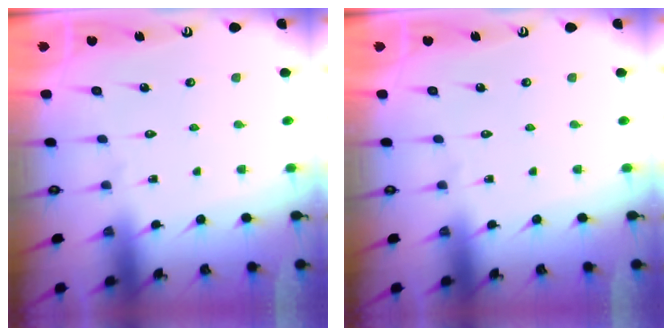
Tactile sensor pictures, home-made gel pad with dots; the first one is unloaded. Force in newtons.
{"total": 0.0}